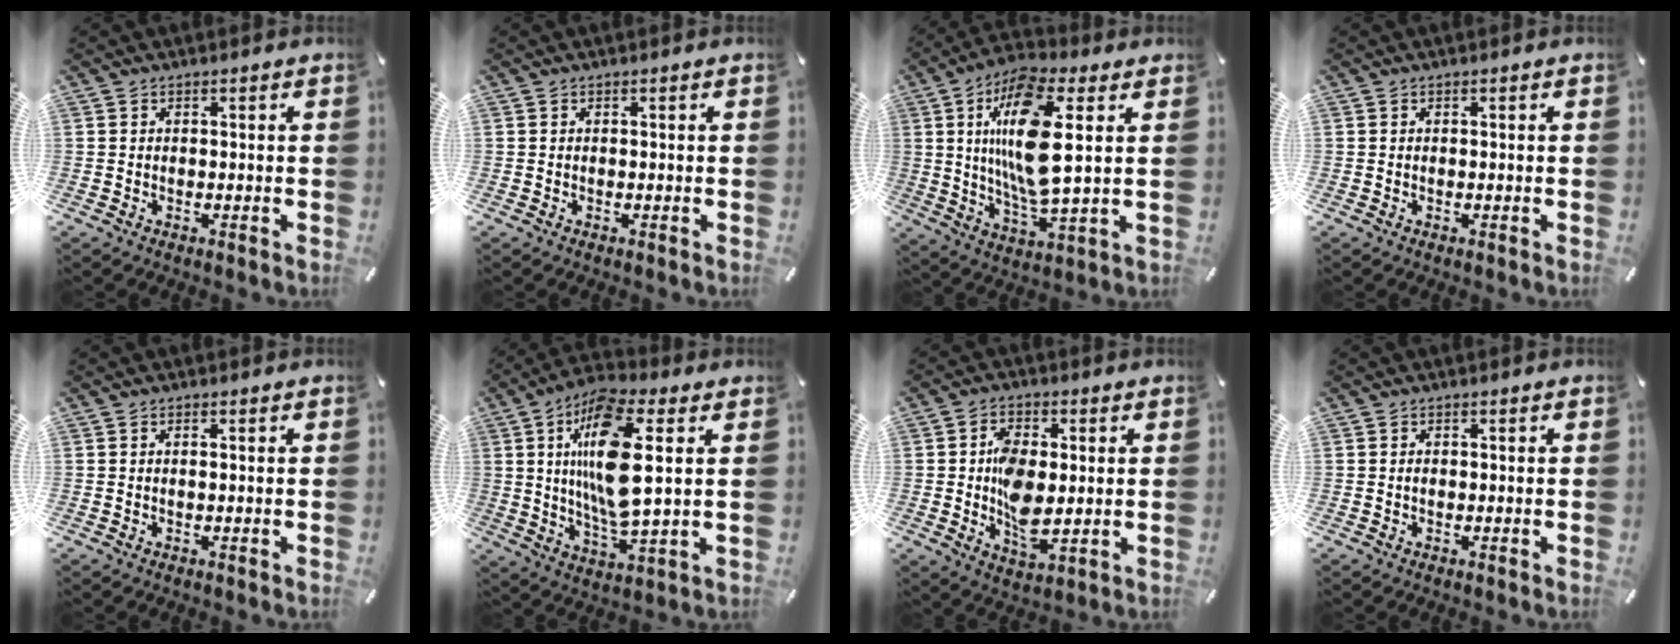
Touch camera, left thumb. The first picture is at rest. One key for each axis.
{"total": 0.0}
{"total": 16.9, "fx": 3.9, "fy": 5.5, "fz": 15.5, "tx": -0.313, "ty": -0.013, "tz": 0.057}
{"total": 0.0}
{"total": 0.5, "fx": 0.0, "fy": 0.0, "fz": 0.5, "tx": -0.009, "ty": 0.000, "tz": 0.000}
{"total": 17.0, "fx": 3.6, "fy": 5.6, "fz": 15.6, "tx": -0.328, "ty": -0.011, "tz": 0.051}
{"total": 9.3, "fx": 0.0, "fy": 5.5, "fz": 7.5, "tx": -0.134, "ty": 0.002, "tz": -0.002}
{"total": 0.6, "fx": 0.0, "fy": 0.4, "fz": 0.5, "tx": -0.012, "ty": 0.000, "tz": -0.001}